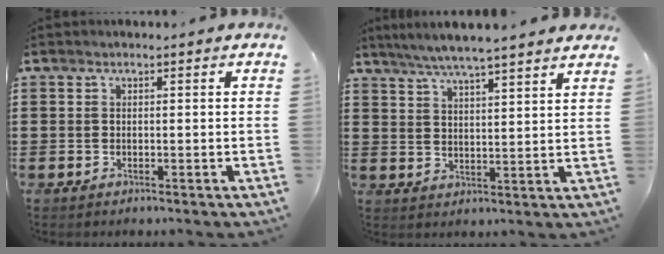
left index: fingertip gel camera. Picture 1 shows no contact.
{"total": 5.2, "force": [4.7, -0.4, 2.1], "torque": [-0.057, -0.019, 0.082]}